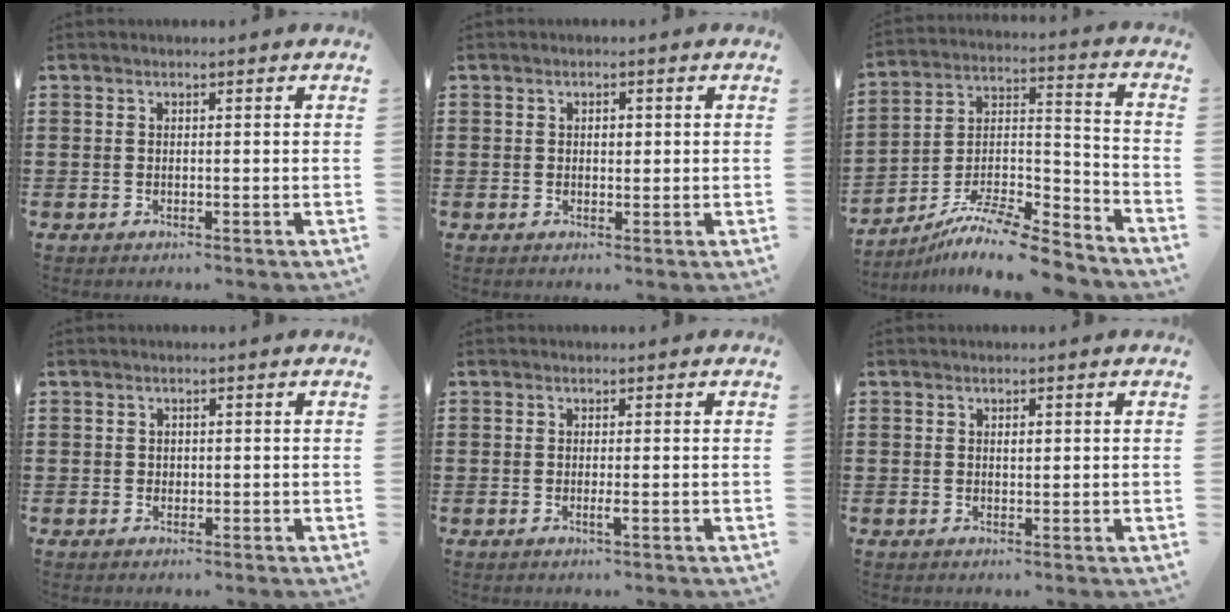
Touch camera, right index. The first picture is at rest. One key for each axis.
{"total": 1.4, "fx": 0.2, "fy": 0.7, "fz": 1.1, "tx": -0.023, "ty": 0.006, "tz": 0.002}
{"total": 10.3, "fx": -9.0, "fy": 1.9, "fz": 4.8, "tx": -0.079, "ty": 0.020, "tz": -0.175}
{"total": 0.6, "fx": 0.1, "fy": 0.6, "fz": 0.2, "tx": -0.005, "ty": 0.003, "tz": 0.002}
{"total": 1.1, "fx": -0.3, "fy": 0.0, "fz": 1.1, "tx": -0.020, "ty": -0.005, "tz": -0.005}
{"total": 0.9, "fx": 0.3, "fy": 0.4, "fz": 0.8, "tx": -0.015, "ty": 0.002, "tz": 0.004}